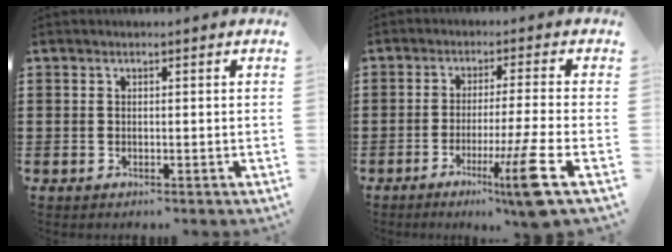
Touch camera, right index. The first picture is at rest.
{"total": 9.6, "force": [-4.1, -1.3, 8.6], "torque": [-0.142, -0.018, -0.071]}